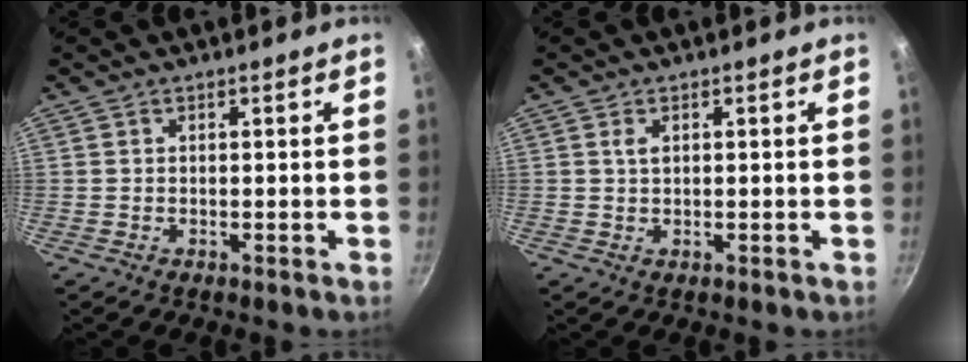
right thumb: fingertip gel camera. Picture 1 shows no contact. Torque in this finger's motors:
{"motor_torque": [-0.07, 0.20, -0.24, -0.08, -0.02]}